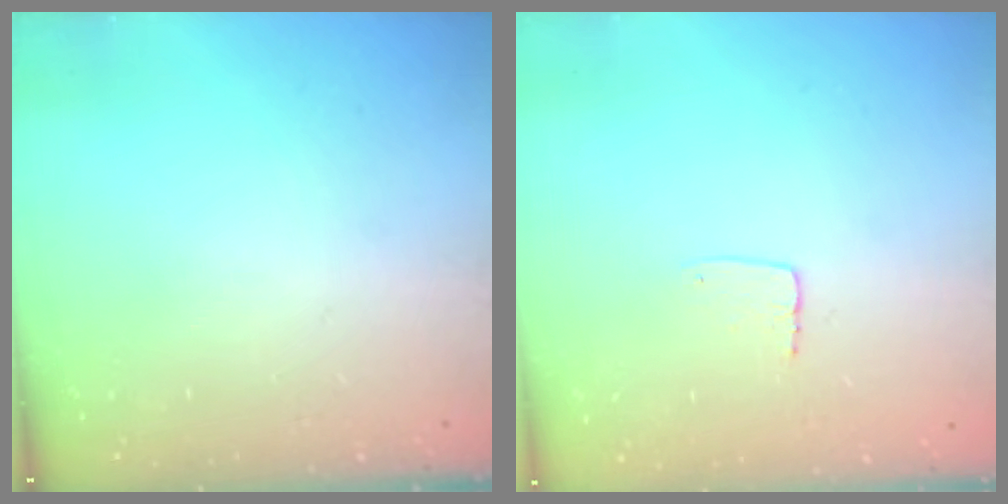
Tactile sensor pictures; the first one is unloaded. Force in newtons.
{"total": 4.0, "press": 4.0, "slide": 0.3}